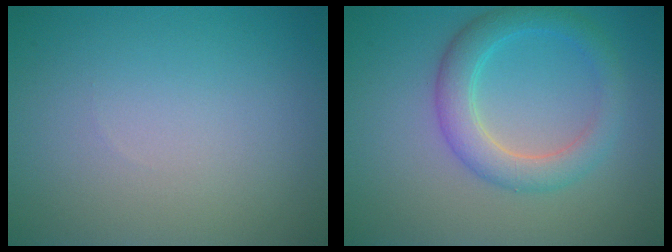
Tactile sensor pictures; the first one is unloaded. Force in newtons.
{"total": 4.0, "press": 4.0, "slide": 0.3}